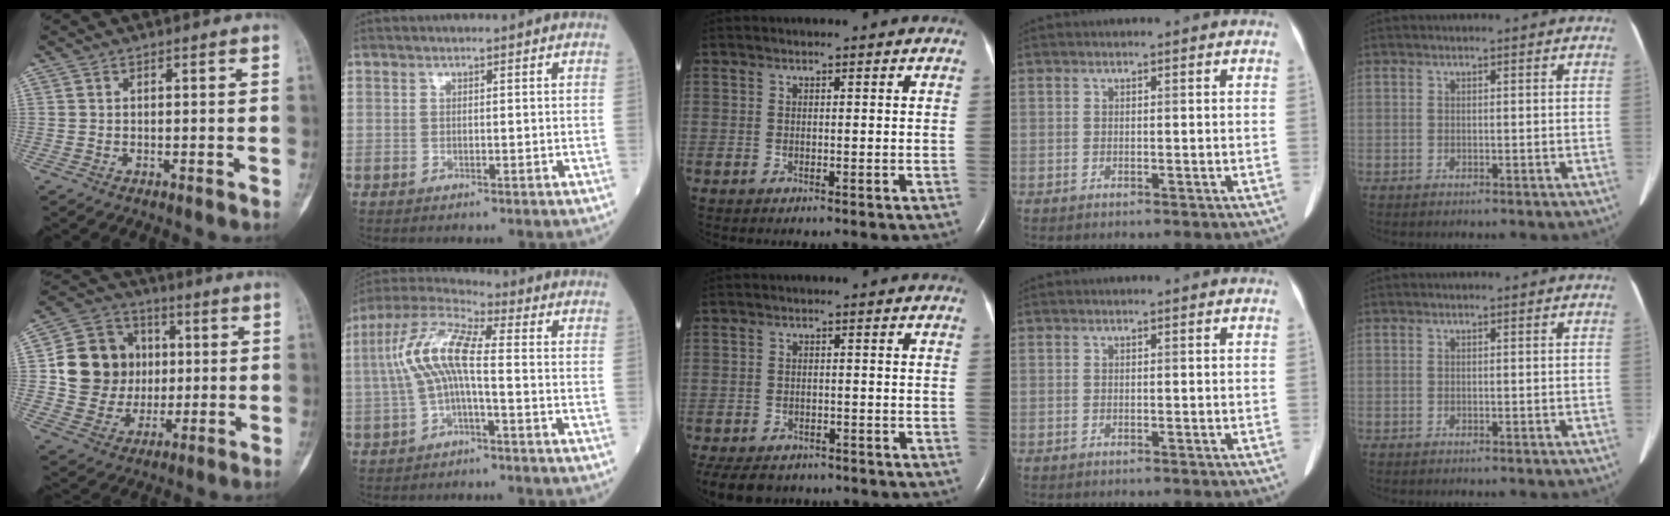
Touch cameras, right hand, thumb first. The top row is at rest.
{"thumb": {"total": 15.7, "force": [1.7, 14.1, 6.8], "torque": [-0.083, 0.014, 0.038]}, "index": {"total": 9.7, "force": [-0.4, 2.0, 9.5], "torque": [-0.204, 0.031, -0.015]}, "middle": {"total": 10.3, "force": [-7.9, 5.6, 3.7], "torque": [-0.090, -0.016, -0.104]}}